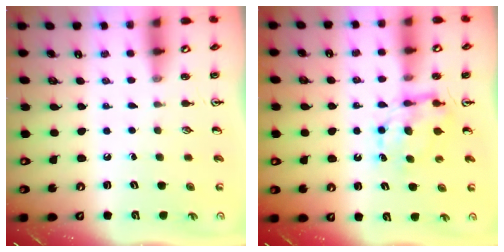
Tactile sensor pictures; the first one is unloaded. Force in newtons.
{"total": 7.3, "press": 7.3, "slide": 0.2}